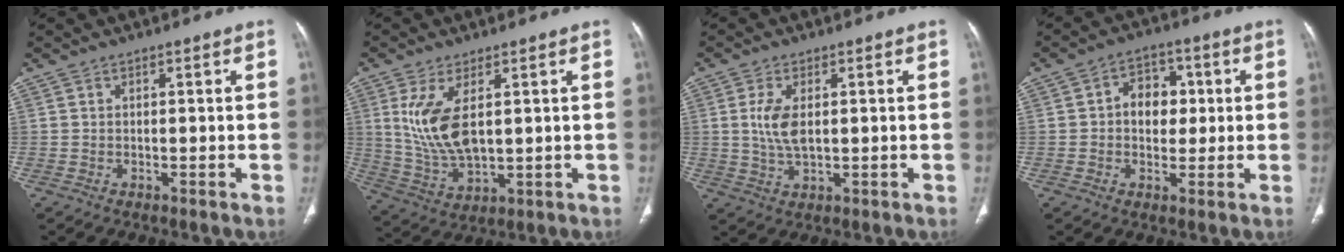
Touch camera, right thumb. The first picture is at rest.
{"total": 10.9, "force": [2.7, 5.1, 9.3], "torque": [-0.190, -0.015, 0.069]}
{"total": 5.9, "force": [0.9, 2.9, 5.0], "torque": [-0.109, -0.005, 0.021]}
{"total": 7.8, "force": [0.8, 5.9, 5.0], "torque": [-0.035, 0.011, 0.008]}